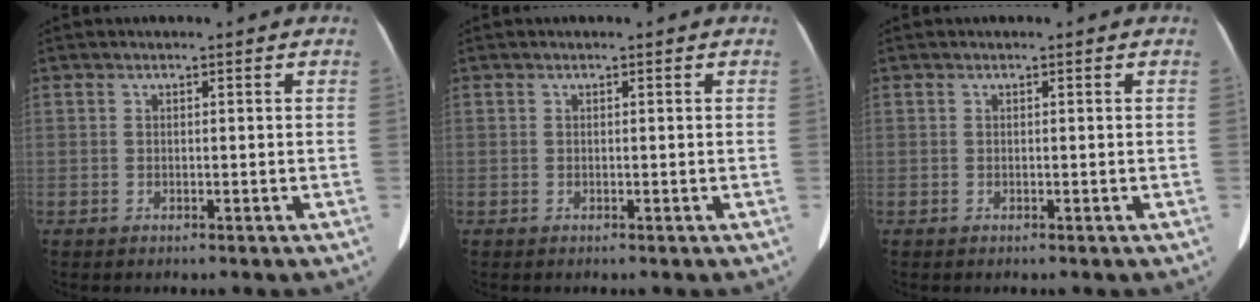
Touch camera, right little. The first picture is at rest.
{"total": 0.0}
{"total": 0.0}